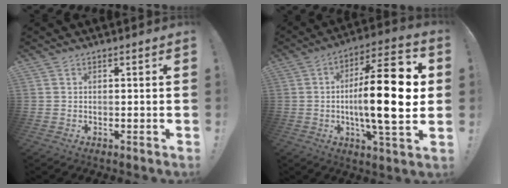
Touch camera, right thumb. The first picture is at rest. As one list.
[{"total": 23.0, "force": [0.0, 5.9, 22.2], "torque": [-0.371, -0.004, -0.008]}]